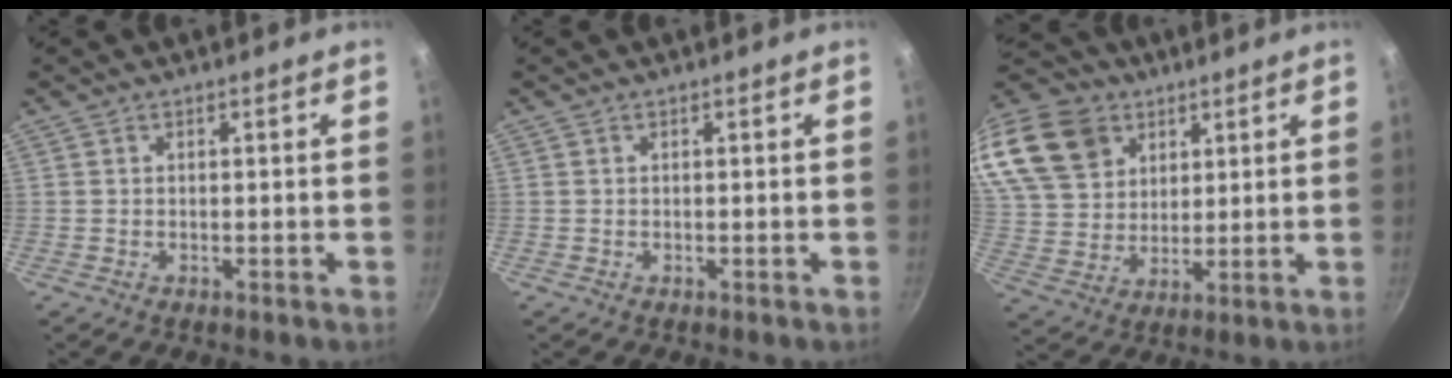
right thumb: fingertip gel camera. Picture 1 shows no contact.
{"total": 0.0}
{"total": 22.4, "force": [11.9, 16.2, 9.9], "torque": [-0.216, -0.001, 0.232]}